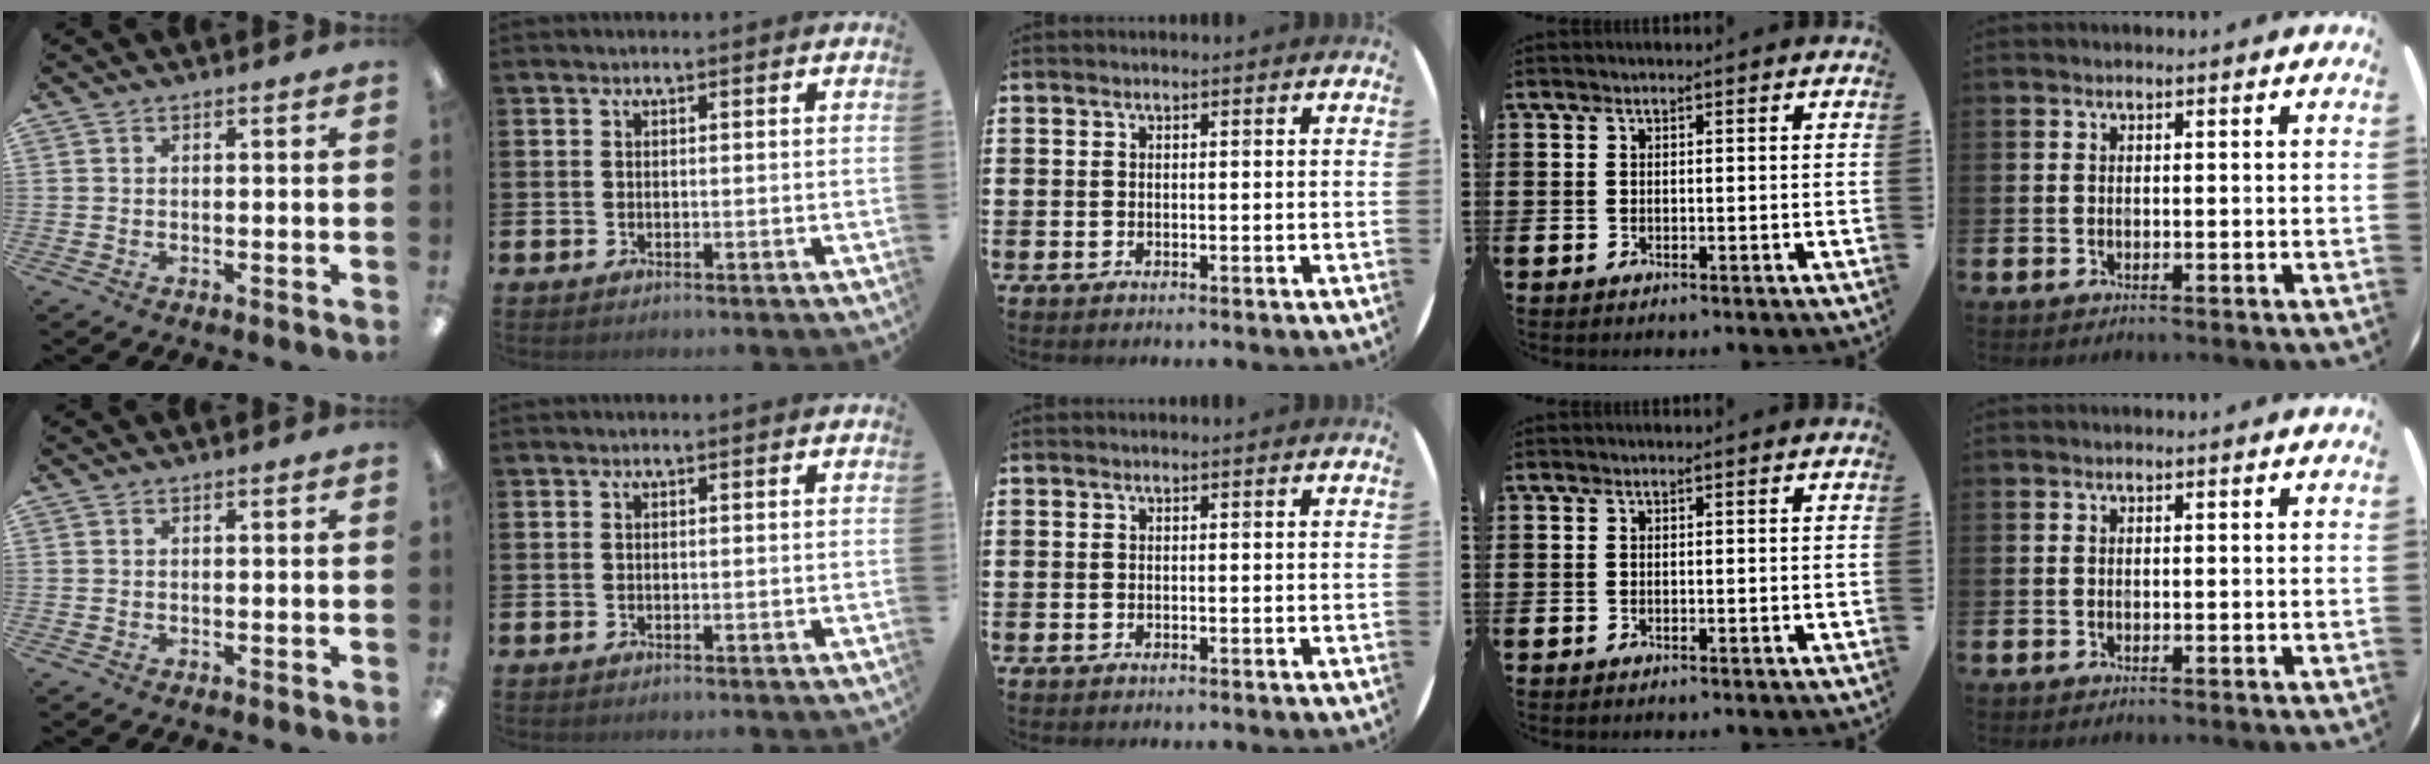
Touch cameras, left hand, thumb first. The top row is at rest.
{}